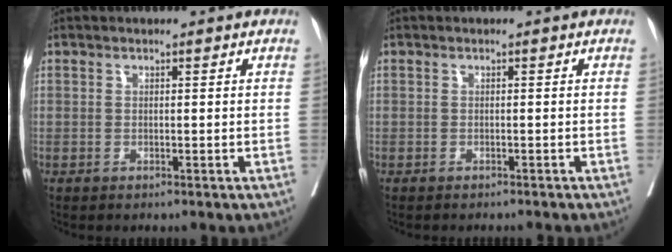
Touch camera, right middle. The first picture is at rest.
{"total": 3.3, "force": [-3.1, 0.4, 1.0], "torque": [-0.011, -0.005, -0.041]}